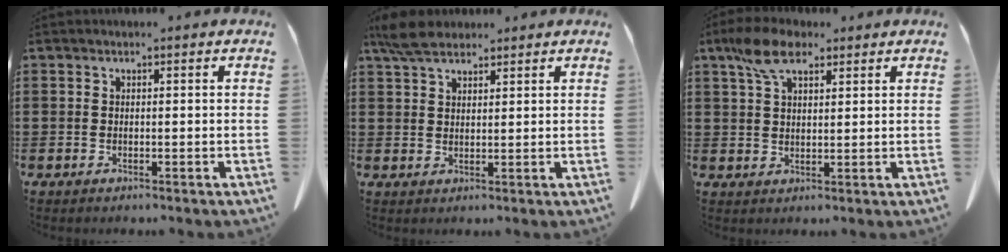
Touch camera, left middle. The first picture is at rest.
{"total": 5.1, "force": [4.0, 1.7, 2.6], "torque": [-0.060, 0.001, 0.076]}
{"total": 6.8, "force": [4.3, 2.8, 4.4], "torque": [-0.100, 0.008, 0.080]}